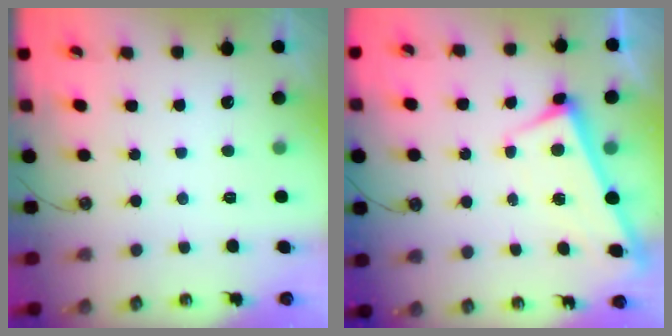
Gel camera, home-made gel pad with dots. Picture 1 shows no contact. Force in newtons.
{"total": 2.8, "press": 2.8, "slide": 0.5}